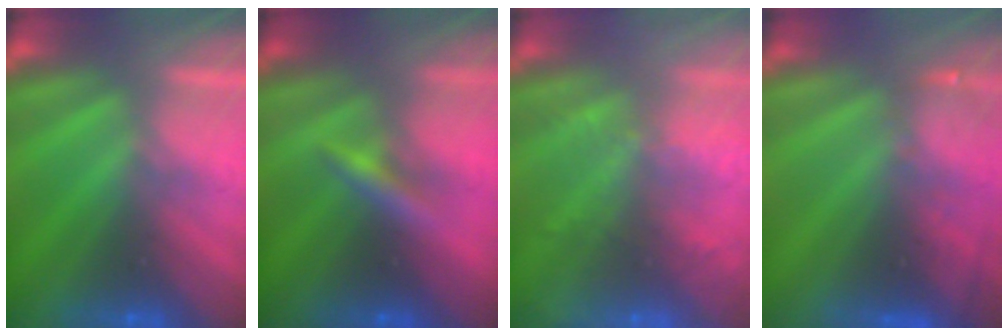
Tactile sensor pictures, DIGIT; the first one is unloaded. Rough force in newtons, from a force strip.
{"total": 2.7}
{"total": 5.8}
{"total": 2.9}